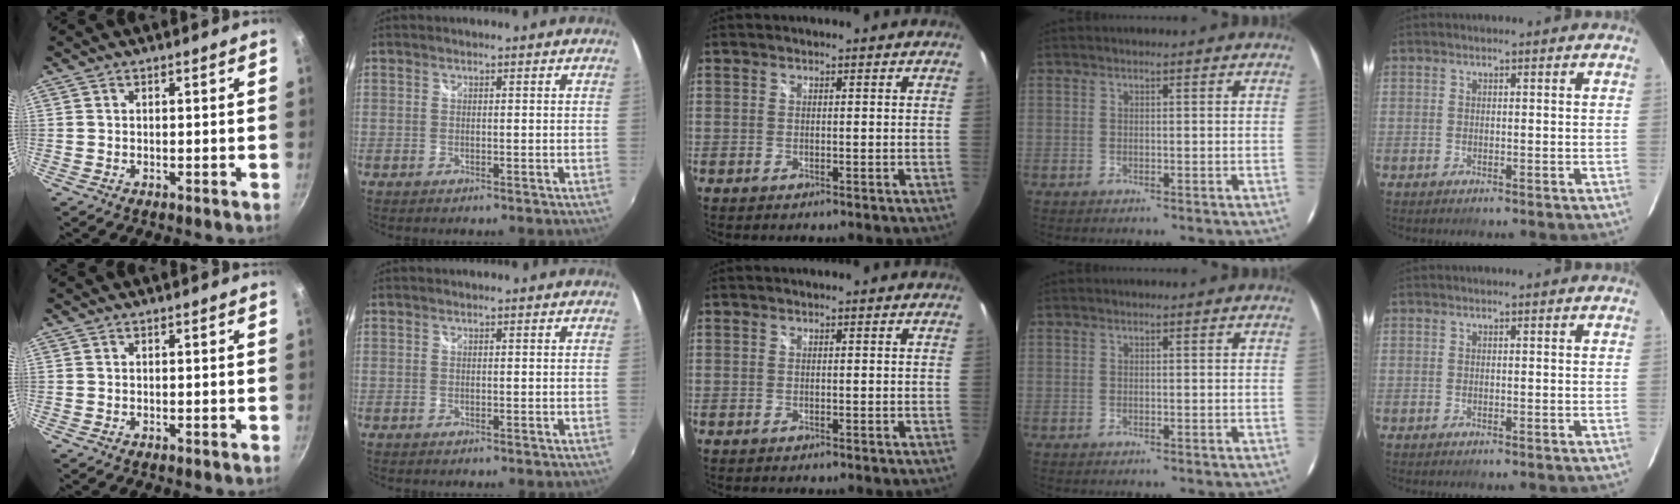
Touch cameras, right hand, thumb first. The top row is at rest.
{}